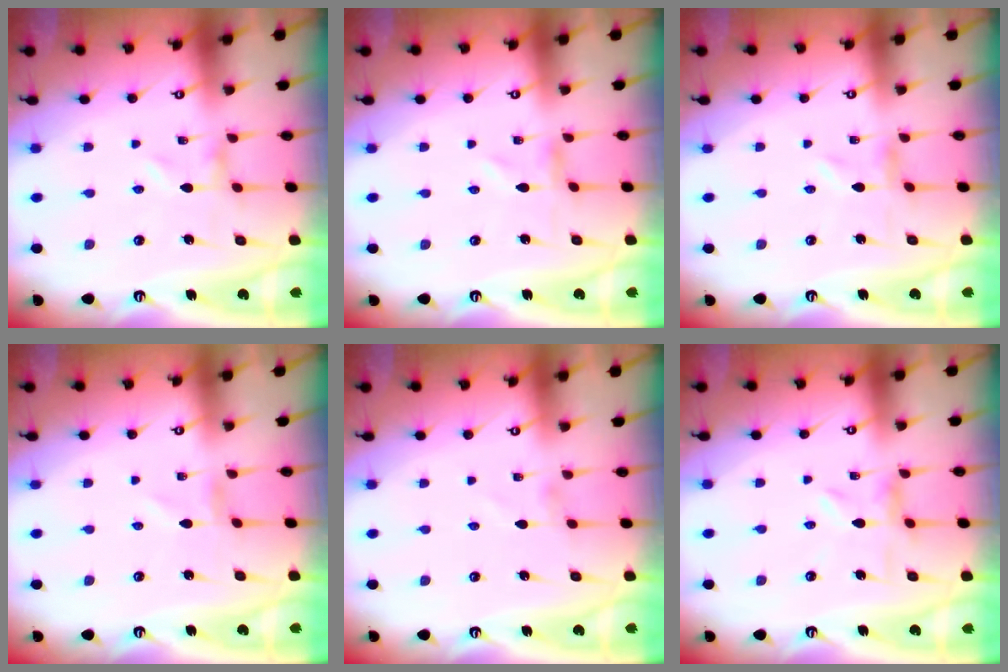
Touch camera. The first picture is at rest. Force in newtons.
{"total": 0.0}
{"total": 0.0}
{"total": 0.7, "press": 0.7, "slide": 0.2}
{"total": 1.4, "press": 1.4, "slide": 0.0}
{"total": 2.0, "press": 2.0, "slide": 0.3}